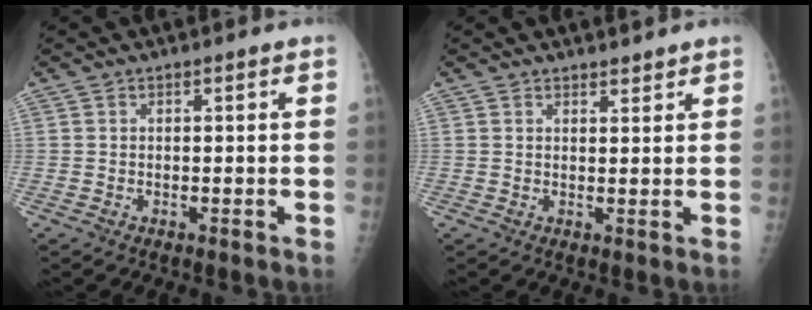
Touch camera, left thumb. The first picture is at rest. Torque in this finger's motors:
{"motor_torque": [-0.29, 0.13, -0.14, -0.14, 0.02]}